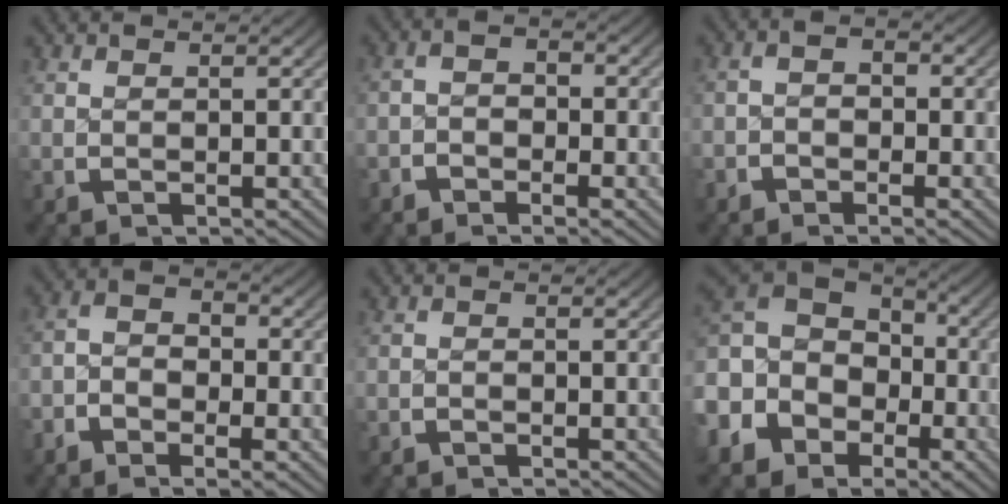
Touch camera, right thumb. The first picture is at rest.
{"total": 2.6, "force": [-1.5, 1.5, 1.5], "torque": [-0.015, -0.001, -0.031]}
{"total": 2.3, "force": [-1.3, 1.3, 1.3], "torque": [-0.013, 0.001, -0.028]}
{"total": 4.3, "force": [-1.6, 2.7, 3.0], "torque": [-0.049, -0.004, -0.036]}
{"total": 0.7, "force": [-0.7, 0.1, -0.1], "torque": [0.005, 0.002, -0.015]}
{"total": 11.8, "force": [1.0, 9.4, 7.0], "torque": [-0.161, -0.010, 0.020]}